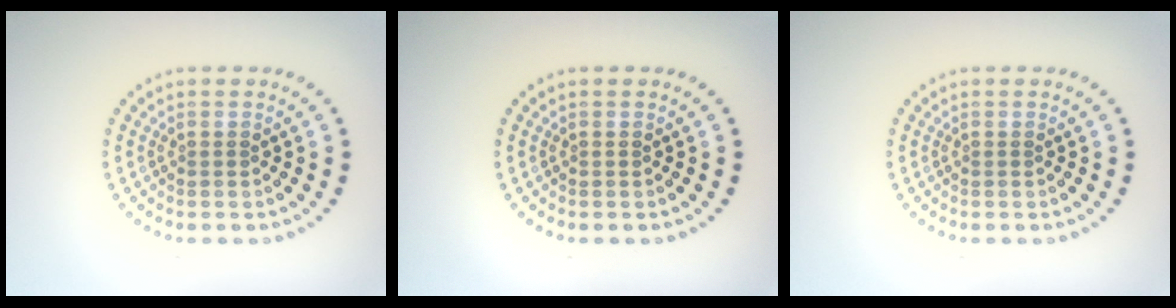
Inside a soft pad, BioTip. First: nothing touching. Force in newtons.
{"total": 0.0}
{"total": 0.0}